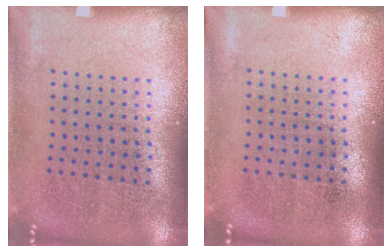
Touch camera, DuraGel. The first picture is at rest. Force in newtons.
{"total": 0.0}